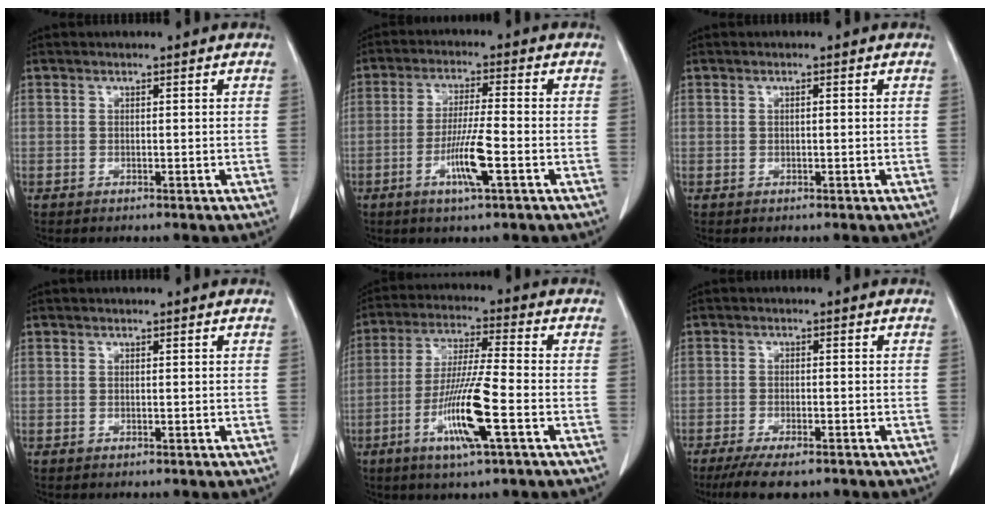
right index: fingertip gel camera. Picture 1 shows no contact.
{"total": 7.6, "force": [-3.0, 0.3, 7.0], "torque": [-0.133, -0.008, -0.054]}
{"total": 0.8, "force": [0.1, 0.4, 0.7], "torque": [-0.014, 0.002, 0.001]}
{"total": 0.0}
{"total": 11.9, "force": [-4.5, 0.2, 11.1], "torque": [-0.219, -0.015, -0.085]}
{"total": 8.9, "force": [-6.7, 2.7, 5.2], "torque": [-0.083, -0.015, -0.106]}